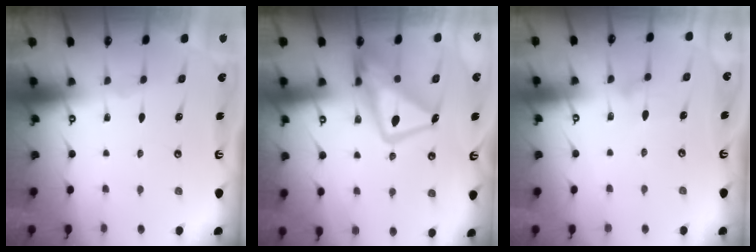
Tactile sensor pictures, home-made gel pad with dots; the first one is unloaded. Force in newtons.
{"total": 14.2, "press": 14.1, "slide": 1.4}
{"total": 7.4, "press": 7.4, "slide": 0.4}